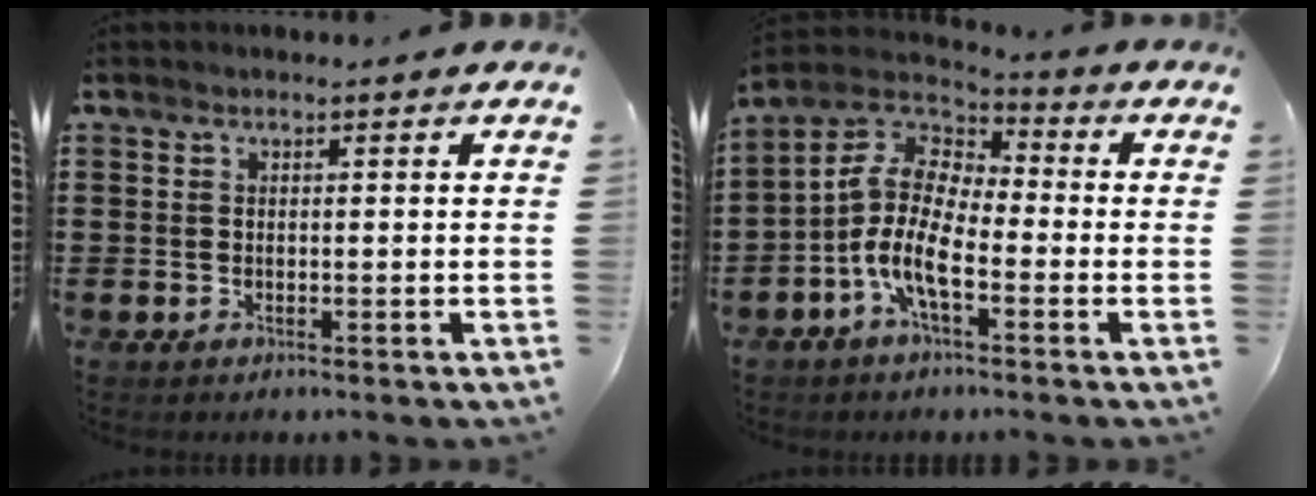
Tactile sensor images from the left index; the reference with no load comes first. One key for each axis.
{"total": 10.5, "fx": -4.0, "fy": 4.3, "fz": 8.8, "tx": -0.225, "ty": -0.017, "tz": -0.094}